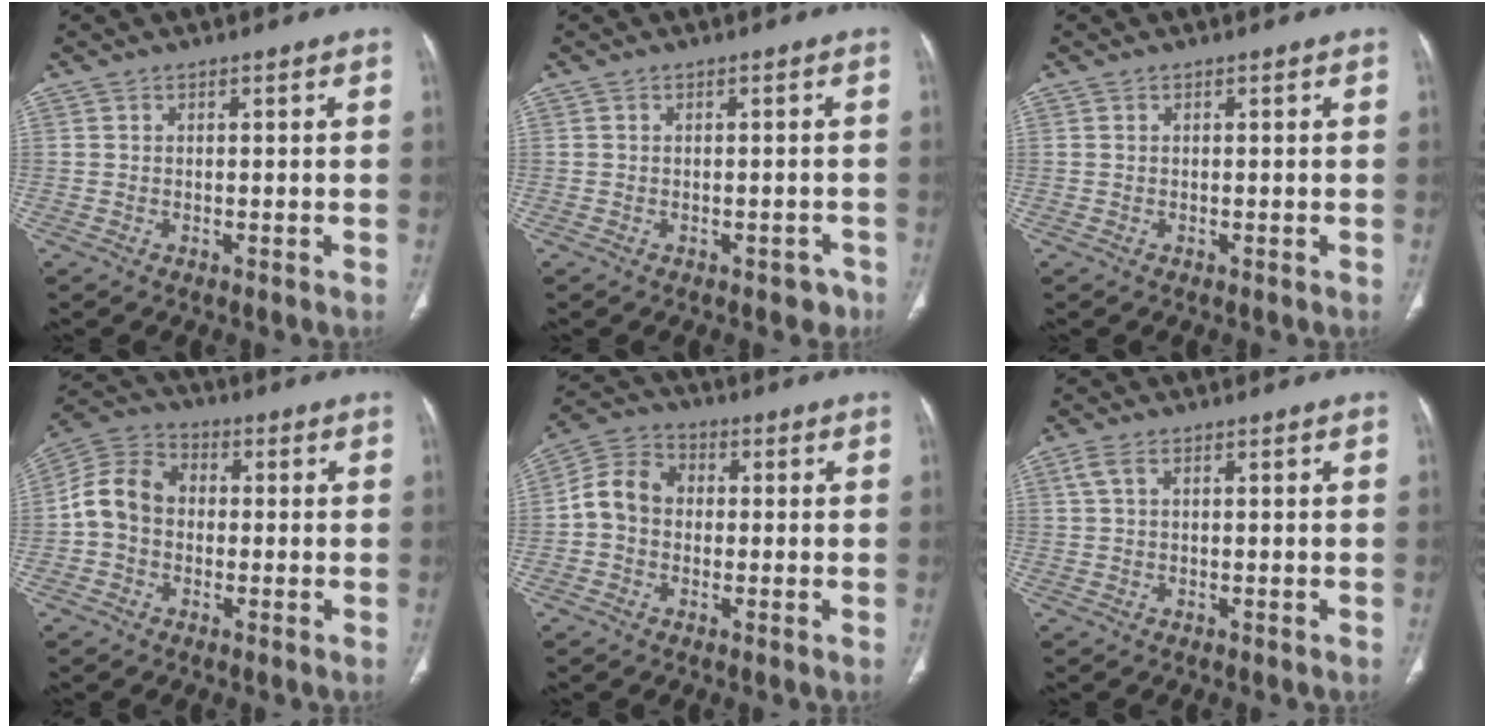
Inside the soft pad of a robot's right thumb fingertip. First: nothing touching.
{"total": 2.5, "force": [-1.8, 1.6, 0.8], "torque": [0.006, 0.016, -0.018]}
{"total": 0.0}
{"total": 9.3, "force": [-0.7, 7.5, 5.4], "torque": [-0.092, 0.032, -0.027]}
{"total": 8.1, "force": [-0.3, 6.6, 4.6], "torque": [-0.069, 0.027, -0.019]}
{"total": 2.1, "force": [0.7, 1.0, 1.7], "torque": [-0.049, 0.018, 0.019]}